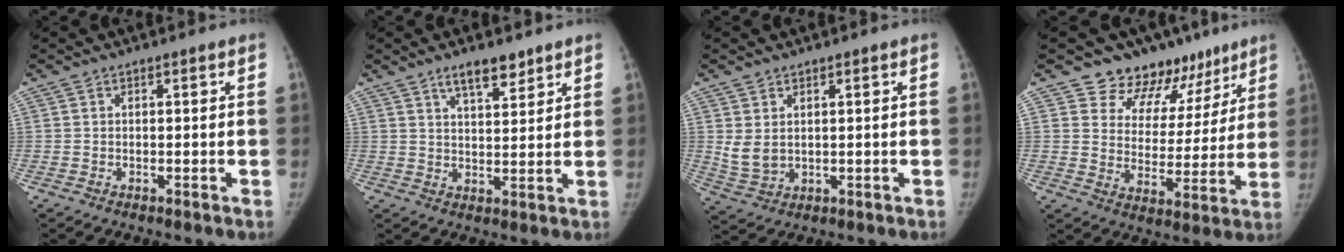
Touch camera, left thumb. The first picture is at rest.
{"total": 6.2, "force": [4.4, 2.1, 3.8], "torque": [-0.038, -0.031, 0.074]}
{"total": 4.6, "force": [1.3, 3.3, 2.9], "torque": [-0.047, -0.016, 0.040]}
{"total": 14.0, "force": [10.5, 8.6, 3.5], "torque": [0.010, -0.062, 0.142]}